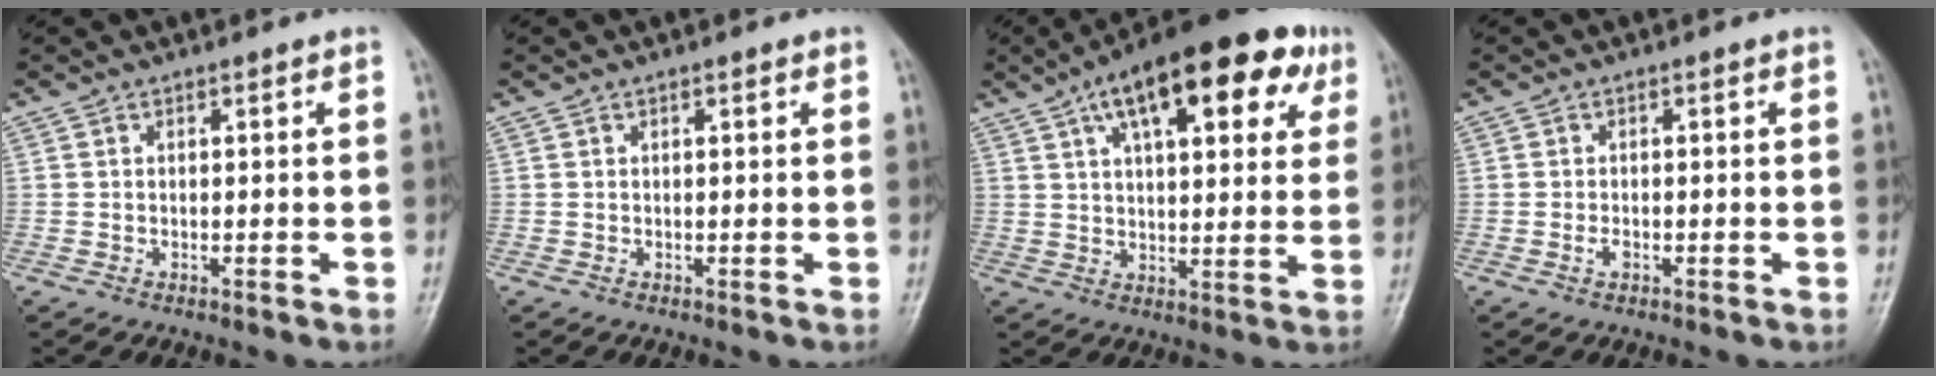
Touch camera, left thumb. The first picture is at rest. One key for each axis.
{"total": 0.7, "fx": 0.4, "fy": 0.3, "fz": 0.6, "tx": -0.008, "ty": 0.000, "tz": 0.004}
{"total": 21.2, "fx": 10.2, "fy": 8.9, "fz": 16.3, "tx": -0.214, "ty": 0.005, "tz": 0.148}
{"total": 1.3, "fx": -0.5, "fy": 0.7, "fz": 0.9, "tx": -0.017, "ty": 0.001, "tz": -0.010}